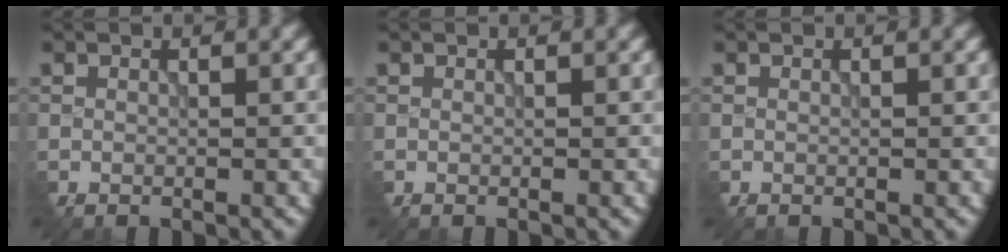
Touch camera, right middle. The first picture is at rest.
{"total": 0.0}
{"total": 0.0}